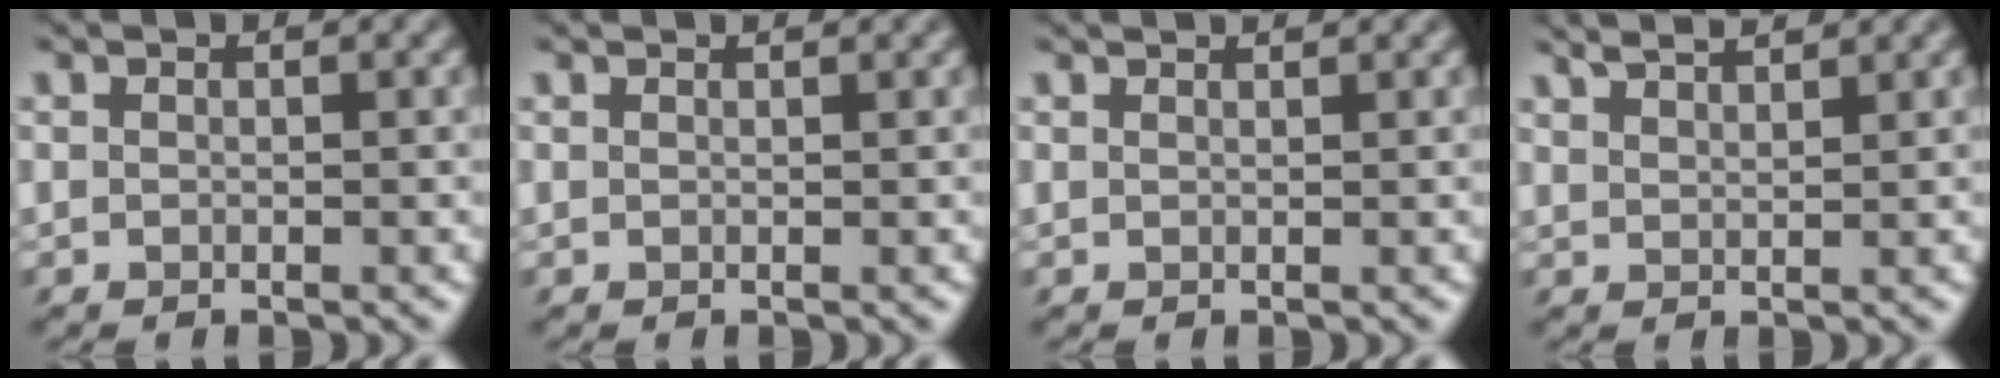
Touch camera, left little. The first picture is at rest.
{"total": 0.7, "force": [0.6, -0.2, 0.0], "torque": [-0.002, 0.005, 0.016]}
{"total": 1.3, "force": [1.3, -0.3, 0.2], "torque": [-0.005, 0.011, 0.024]}
{"total": 3.9, "force": [3.5, 0.2, 1.6], "torque": [-0.038, 0.023, 0.046]}